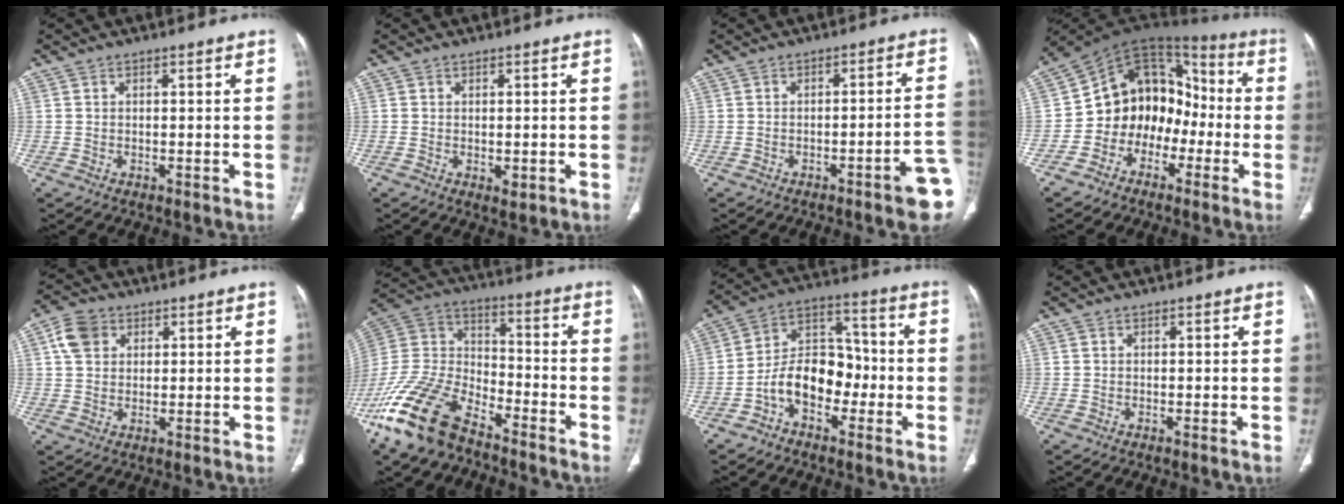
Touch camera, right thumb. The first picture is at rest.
{"total": 1.7, "force": [-0.4, 0.9, 1.4], "torque": [-0.015, -0.003, 0.000]}
{"total": 8.1, "force": [-3.8, 0.9, 7.1], "torque": [-0.074, 0.027, -0.045]}
{"total": 14.6, "force": [-4.1, 11.9, 7.5], "torque": [-0.054, 0.086, -0.081]}
{"total": 6.1, "force": [2.3, 4.7, 3.1], "torque": [-0.043, 0.004, 0.041]}
{"total": 18.3, "force": [-13.0, 8.2, 9.9], "torque": [-0.196, 0.062, -0.250]}
{"total": 11.9, "force": [-4.1, 8.1, 7.7], "torque": [-0.104, 0.054, -0.080]}
{"total": 0.0}